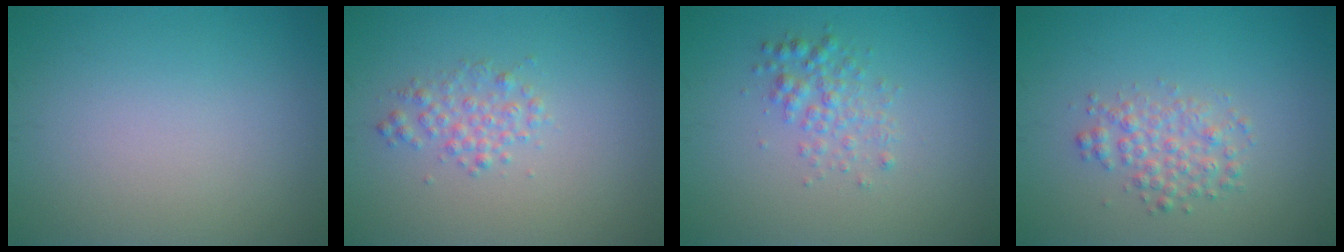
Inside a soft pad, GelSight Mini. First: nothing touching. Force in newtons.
{"total": 1.9, "press": 1.9, "slide": 0.0}
{"total": 2.2, "press": 2.2, "slide": 0.0}
{"total": 2.5, "press": 2.5, "slide": 0.1}